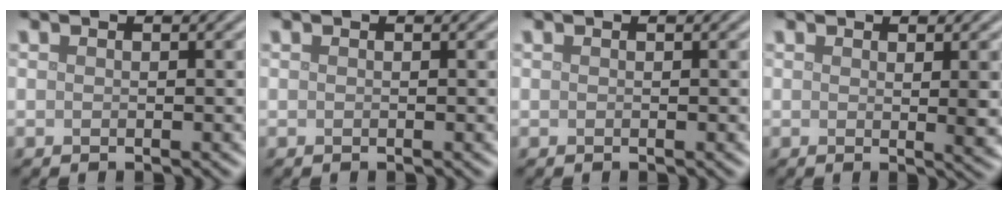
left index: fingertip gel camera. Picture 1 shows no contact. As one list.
[{"total": 0.0}, {"total": 0.0}, {"total": 2.9, "force": [0.6, 0.7, 2.7], "torque": [-0.031, -0.007, 0.009]}]